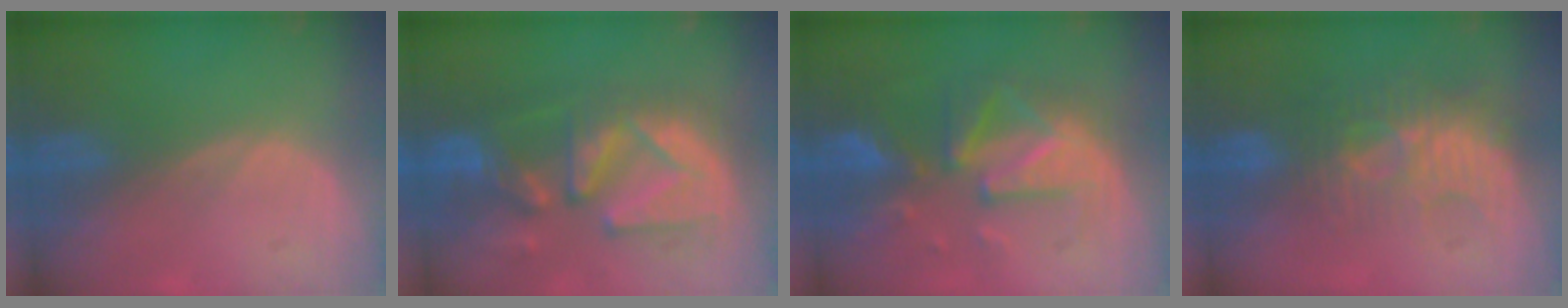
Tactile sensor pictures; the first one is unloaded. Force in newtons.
{"total": 11.4, "press": 10.8, "slide": 3.7}
{"total": 9.4, "press": 9.0, "slide": 2.5}
{"total": 9.4, "press": 8.4, "slide": 4.3}